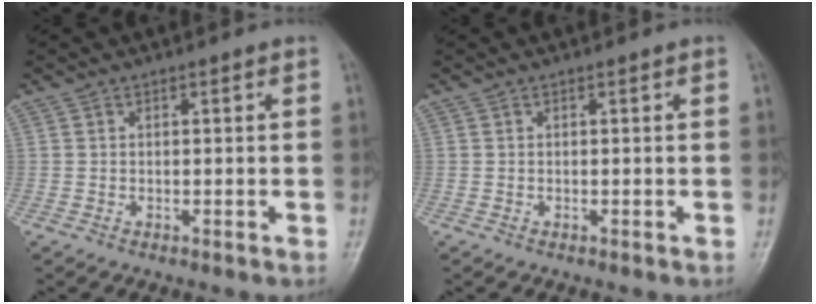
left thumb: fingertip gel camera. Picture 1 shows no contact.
{"total": 0.0}